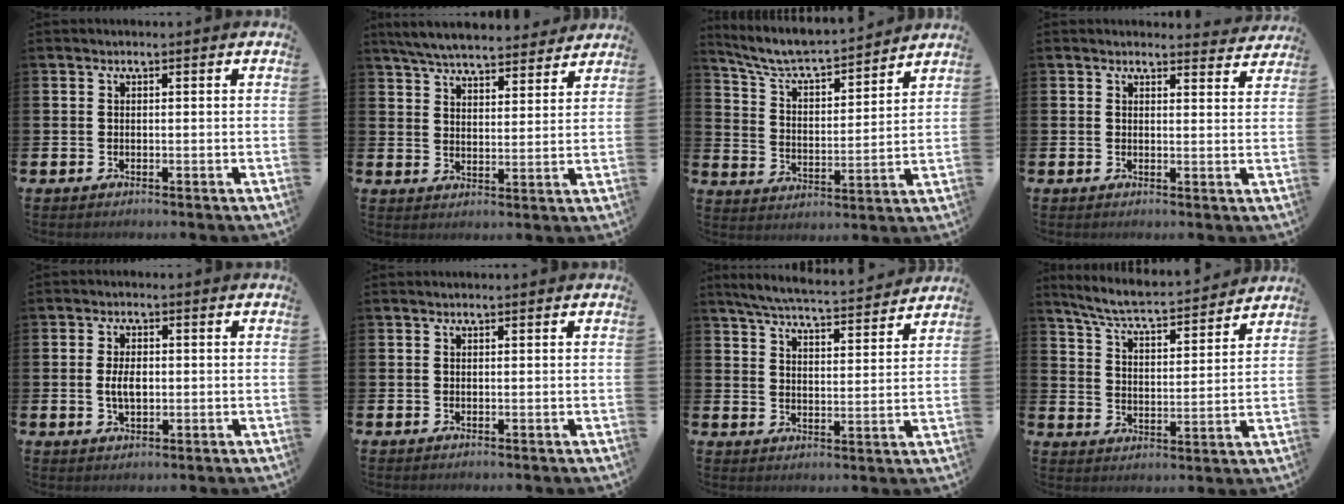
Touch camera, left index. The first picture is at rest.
{"total": 6.5, "force": [6.3, 1.0, 1.3], "torque": [-0.046, -0.034, 0.113]}
{"total": 7.2, "force": [6.8, 0.7, 2.2], "torque": [-0.077, -0.053, 0.116]}
{"total": 2.6, "force": [2.6, 0.4, 0.0], "torque": [0.012, -0.020, 0.043]}
{"total": 3.6, "force": [0.0, 2.0, 3.0], "torque": [-0.050, 0.004, -0.004]}
{"total": 0.0}
{"total": 6.0, "force": [5.8, 0.1, 1.4], "torque": [-0.052, -0.039, 0.101]}
{"total": 6.6, "force": [6.2, 0.5, 2.1], "torque": [-0.069, -0.045, 0.104]}